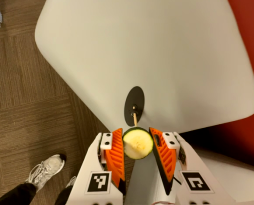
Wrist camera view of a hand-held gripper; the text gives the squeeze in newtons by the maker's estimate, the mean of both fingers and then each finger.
{"total": 11.4, "left": 11.9, "right": 11.0}